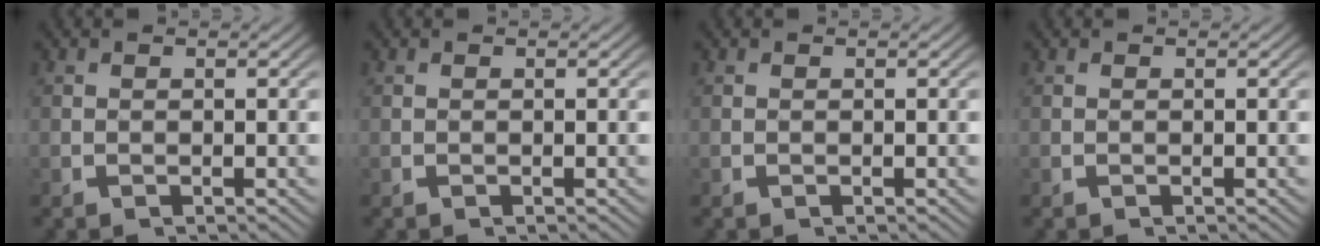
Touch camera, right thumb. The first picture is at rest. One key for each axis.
{"total": 0.0}
{"total": 0.0}
{"total": 0.0}